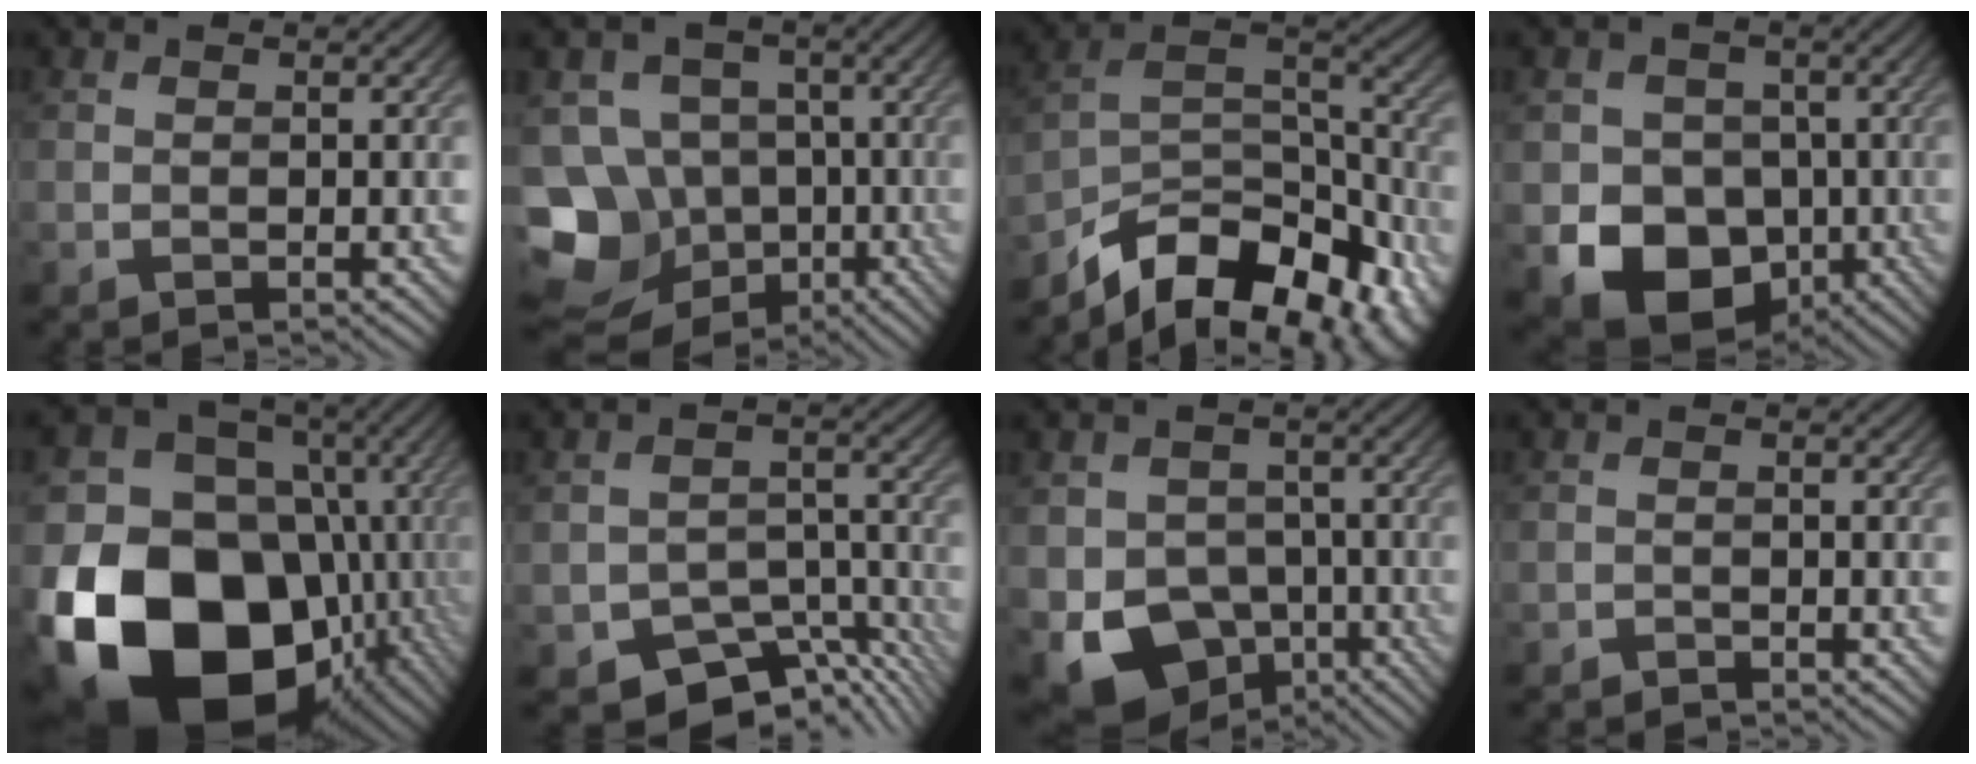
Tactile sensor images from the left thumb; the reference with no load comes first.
{"total": 14.8, "force": [-5.6, 12.5, 5.8], "torque": [-0.171, -0.008, -0.102]}
{"total": 14.0, "force": [-10.5, 6.1, 7.0], "torque": [-0.135, -0.008, -0.166]}
{"total": 10.7, "force": [-3.9, 8.6, 5.0], "torque": [-0.080, -0.028, -0.090]}
{"total": 22.9, "force": [-7.6, 18.0, 12.0], "torque": [-0.266, -0.031, -0.112]}
{"total": 8.2, "force": [-5.9, 4.5, 3.5], "torque": [-0.046, -0.014, -0.088]}
{"total": 9.8, "force": [-4.2, 7.7, 4.3], "torque": [-0.085, -0.030, -0.078]}
{"total": 1.1, "force": [-1.1, 0.1, 0.1], "torque": [0.000, 0.000, -0.022]}